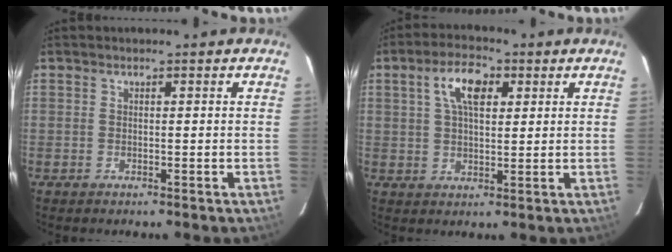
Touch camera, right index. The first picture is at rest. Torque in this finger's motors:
{"motor_torque": [0.29, 0.04, 0.21, 0.12]}